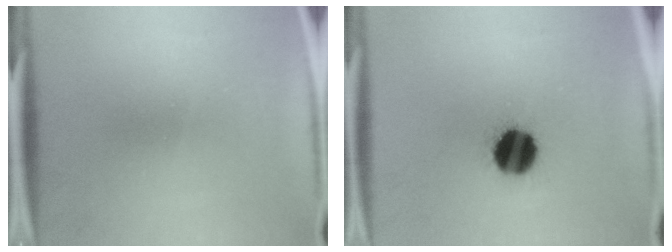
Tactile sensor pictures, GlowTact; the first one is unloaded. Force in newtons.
{"total": 12.2}